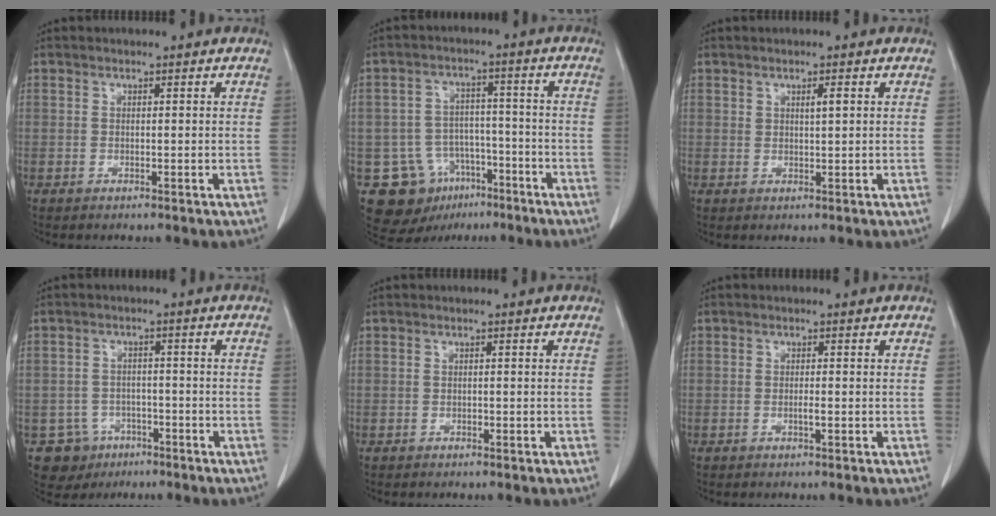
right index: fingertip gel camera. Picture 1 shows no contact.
{"total": 11.2, "force": [-5.8, 8.9, 3.5], "torque": [-0.057, 0.031, -0.077]}
{"total": 1.4, "force": [0.6, 0.3, 1.3], "torque": [-0.021, 0.000, 0.010]}
{"total": 6.1, "force": [-3.0, 5.3, 0.2], "torque": [-0.002, 0.011, -0.036]}
{"total": 0.0}
{"total": 1.0, "force": [-0.4, 0.0, 0.9], "torque": [-0.018, 0.001, -0.007]}